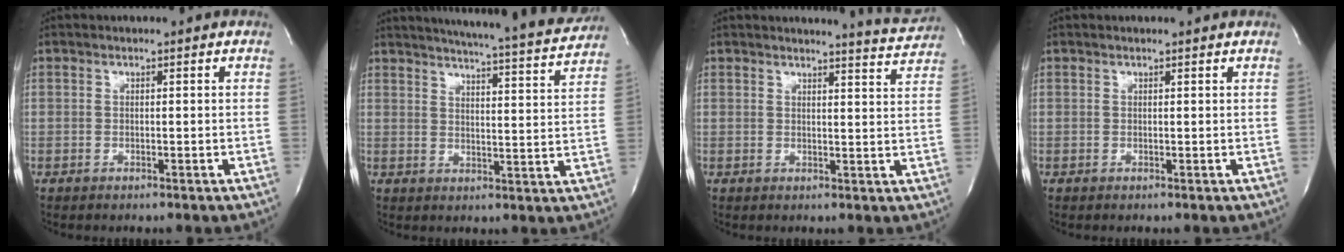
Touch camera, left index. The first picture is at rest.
{"total": 20.3, "force": [18.8, 0.6, 7.5], "torque": [-0.115, -0.047, 0.229]}
{"total": 6.1, "force": [6.0, -0.6, 0.2], "torque": [-0.015, -0.035, 0.061]}
{"total": 1.6, "force": [1.5, 0.1, 0.4], "torque": [-0.013, 0.006, 0.017]}